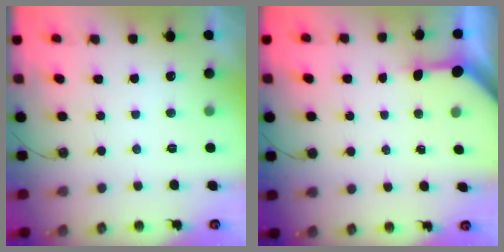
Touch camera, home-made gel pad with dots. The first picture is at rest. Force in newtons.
{"total": 3.6, "press": 3.6, "slide": 0.3}